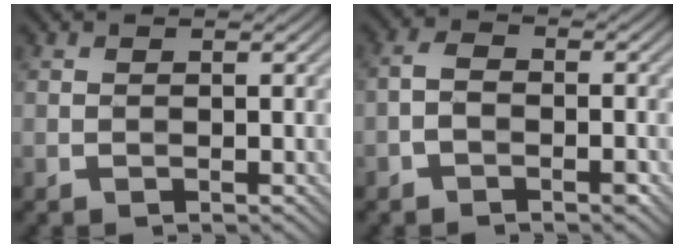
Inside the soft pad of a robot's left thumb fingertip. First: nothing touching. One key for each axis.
{"total": 2.8, "fx": -1.5, "fy": 1.5, "fz": 1.9, "tx": -0.031, "ty": 0.006, "tz": -0.033}